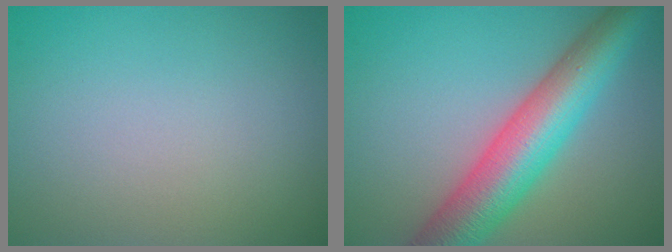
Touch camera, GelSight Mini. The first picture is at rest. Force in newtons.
{"total": 8.5, "press": 8.5, "slide": 0.2}